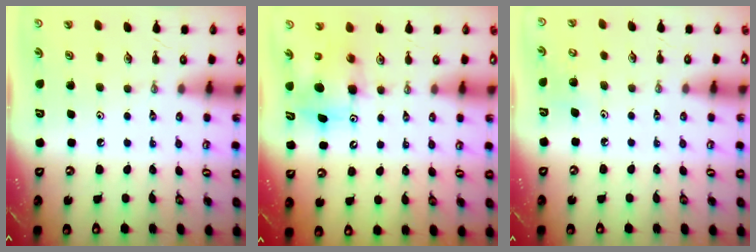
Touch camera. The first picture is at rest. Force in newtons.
{"total": 8.1, "press": 7.8, "slide": 2.1}
{"total": 5.6, "press": 5.5, "slide": 0.7}